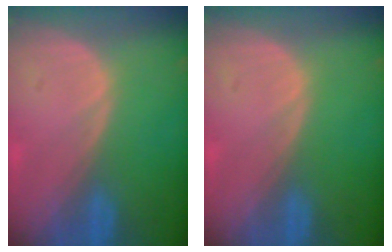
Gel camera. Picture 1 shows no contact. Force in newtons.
{"total": 0.0}